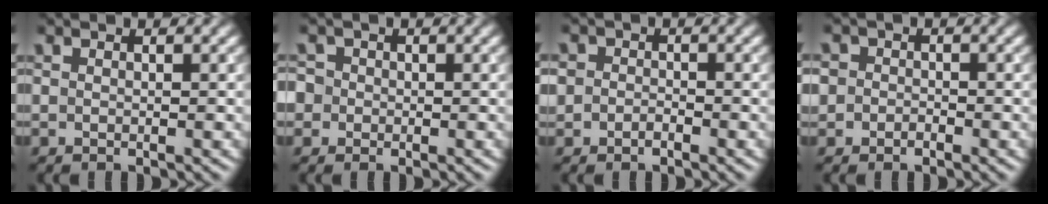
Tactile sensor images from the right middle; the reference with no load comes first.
{"total": 2.9, "force": [0.0, 2.8, 0.9], "torque": [-0.001, 0.024, -0.022]}
{"total": 1.6, "force": [-0.4, 1.3, 0.7], "torque": [0.000, 0.002, -0.024]}
{"total": 2.1, "force": [-0.2, 1.9, 0.7], "torque": [0.013, 0.008, -0.028]}